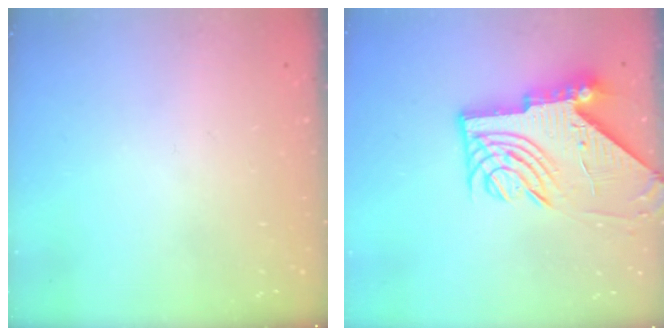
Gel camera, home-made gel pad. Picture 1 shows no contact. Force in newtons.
{"total": 11.4, "press": 11.3, "slide": 1.6}